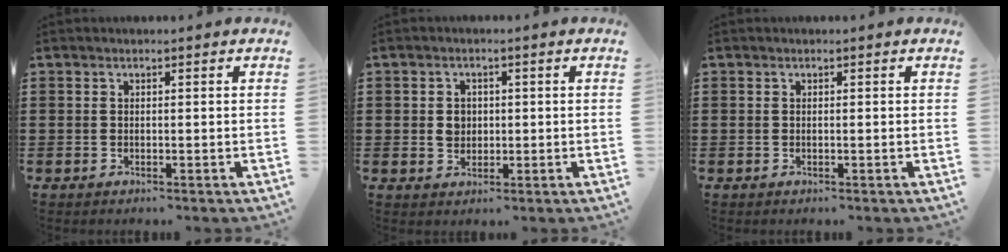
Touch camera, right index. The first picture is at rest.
{"total": 2.5, "force": [0.0, 2.0, 1.5], "torque": [-0.036, 0.005, -0.001]}
{"total": 0.0}